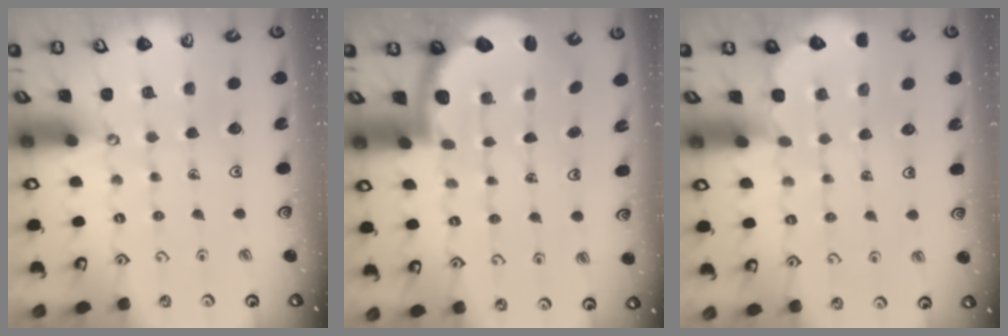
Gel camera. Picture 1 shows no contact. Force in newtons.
{"total": 2.8, "press": 2.5, "slide": 1.3}
{"total": 2.9, "press": 2.9, "slide": 0.3}